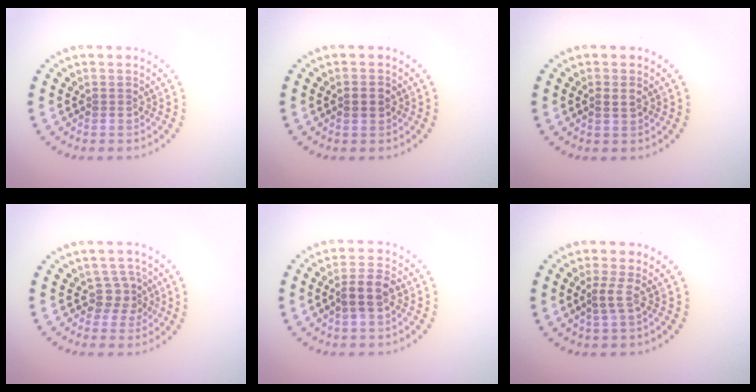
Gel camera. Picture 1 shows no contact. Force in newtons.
{"total": 1.8, "press": 1.8, "slide": 0.1}
{"total": 0.9, "press": 0.9, "slide": 0.1}
{"total": 2.2, "press": 1.7, "slide": 1.4}
{"total": 3.0, "press": 2.8, "slide": 0.9}
{"total": 1.4, "press": 0.9, "slide": 1.1}